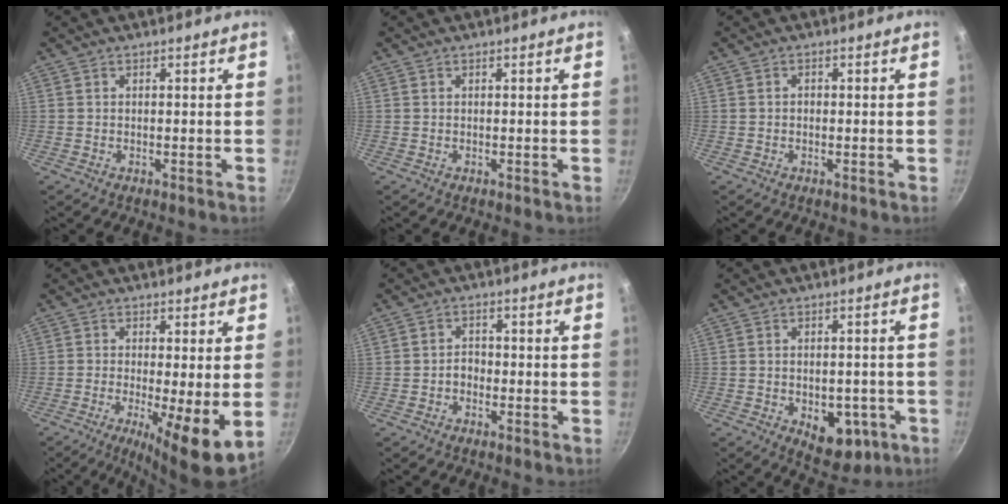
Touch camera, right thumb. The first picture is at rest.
{"total": 0.0}
{"total": 0.9, "force": [-0.1, 0.7, 0.5], "torque": [-0.008, 0.005, -0.002]}
{"total": 9.3, "force": [-1.6, 1.6, 9.0], "torque": [-0.147, -0.013, -0.023]}
{"total": 2.4, "force": [-1.0, 1.8, 1.2], "torque": [-0.004, 0.017, -0.020]}
{"total": 9.6, "force": [-3.2, 5.9, 6.9], "torque": [-0.051, 0.003, -0.030]}